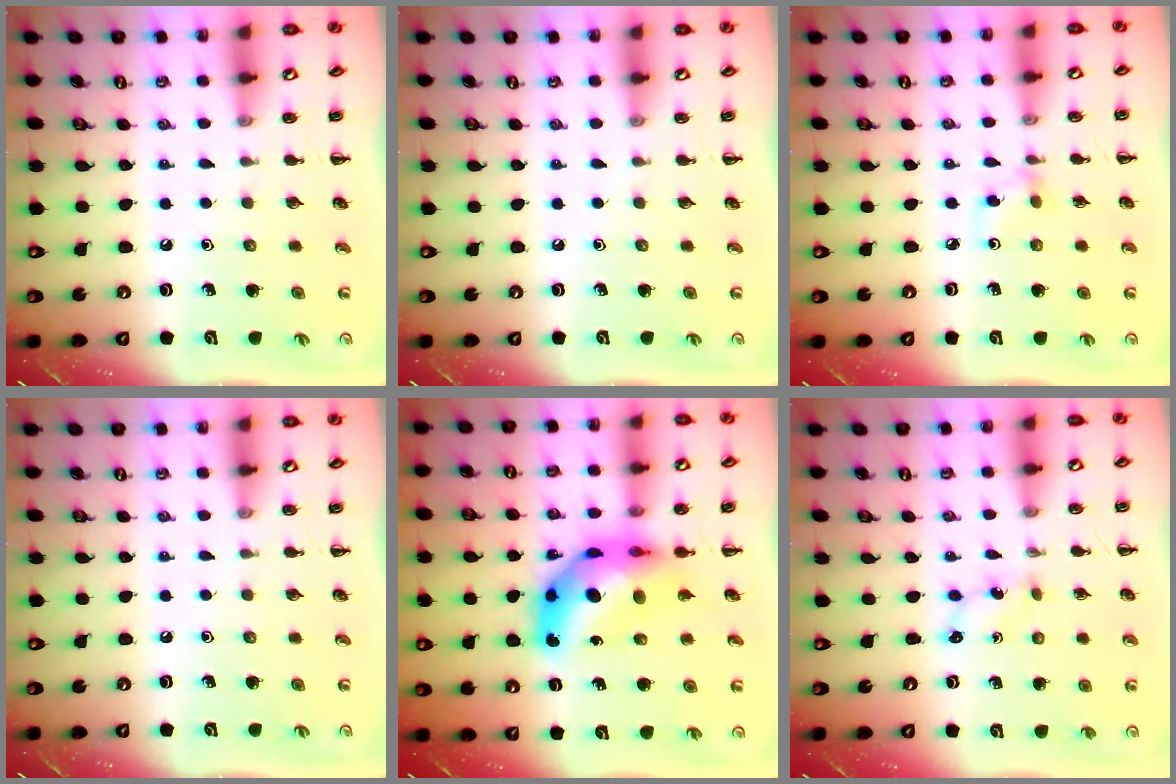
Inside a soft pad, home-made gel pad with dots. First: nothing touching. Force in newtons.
{"total": 0.0}
{"total": 2.9, "press": 2.8, "slide": 0.7}
{"total": 0.0}
{"total": 12.6, "press": 12.0, "slide": 3.9}
{"total": 1.7, "press": 1.6, "slide": 0.6}